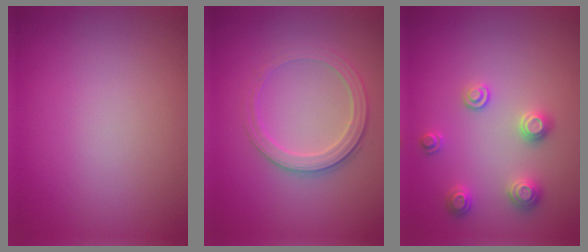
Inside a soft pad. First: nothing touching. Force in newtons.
{"total": 2.8, "press": 2.6, "slide": 0.8}
{"total": 2.5, "press": 2.5, "slide": 0.3}